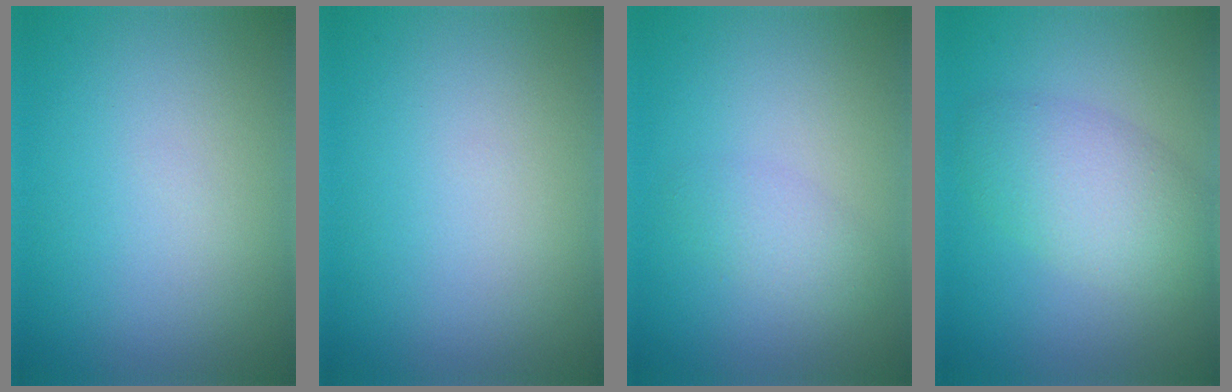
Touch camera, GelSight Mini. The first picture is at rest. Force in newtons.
{"total": 0.0}
{"total": 1.7, "press": 1.7, "slide": 0.1}
{"total": 3.8, "press": 3.8, "slide": 0.3}